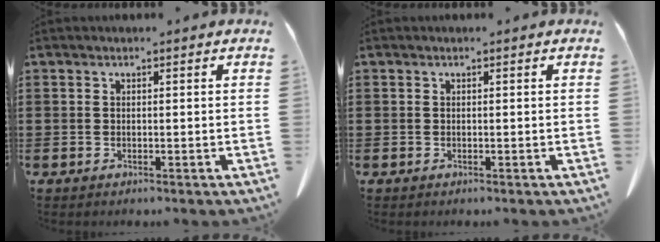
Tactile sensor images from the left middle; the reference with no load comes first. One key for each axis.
{"total": 0.0}